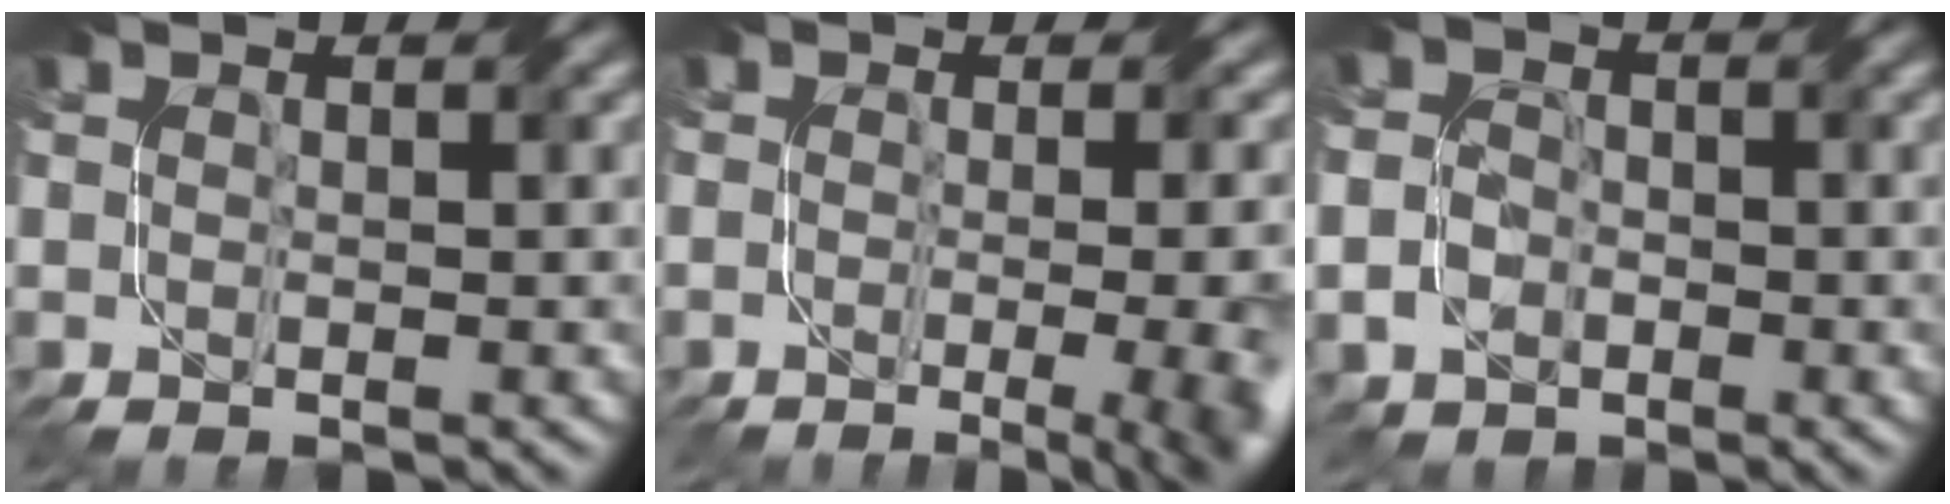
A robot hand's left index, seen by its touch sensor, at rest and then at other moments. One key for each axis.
{"total": 13.8, "fx": -2.2, "fy": 7.4, "fz": 11.5, "tx": -0.070, "ty": 0.007, "tz": -0.007}
{"total": 1.9, "fx": -0.7, "fy": 1.7, "fz": 0.1, "tx": -0.003, "ty": 0.004, "tz": -0.014}